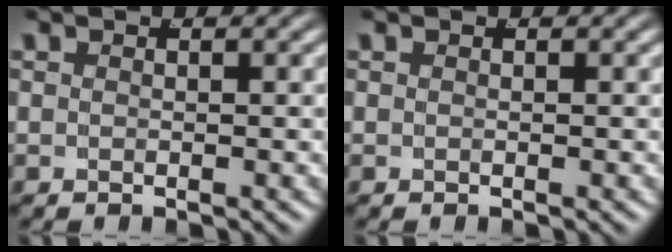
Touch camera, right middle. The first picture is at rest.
{"total": 0.0}